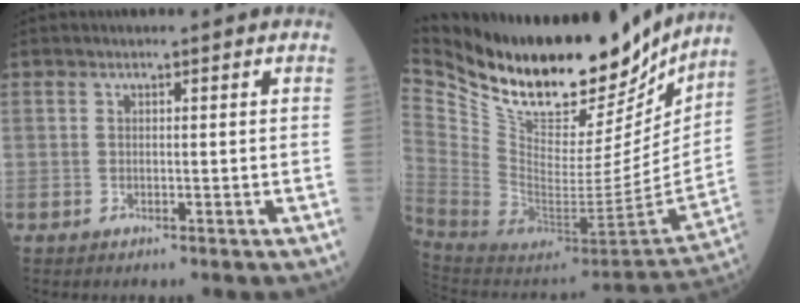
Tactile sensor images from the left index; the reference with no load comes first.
{"total": 29.5, "force": [24.0, 10.5, 13.6], "torque": [-0.264, -0.030, 0.384]}